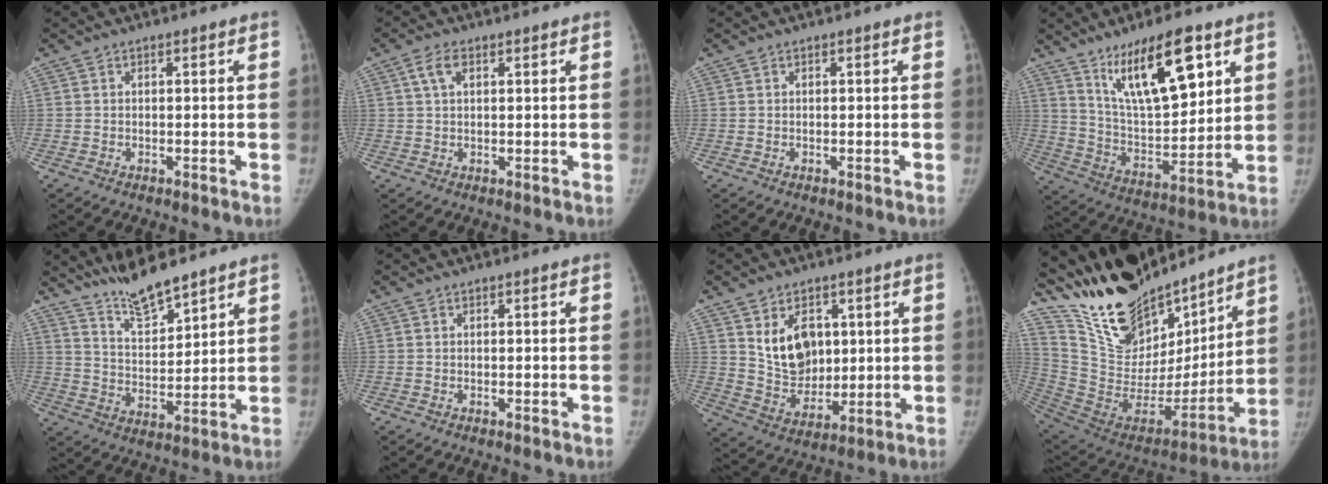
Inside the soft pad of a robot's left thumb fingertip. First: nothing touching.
{"total": 3.3, "force": [1.5, 1.7, 2.5], "torque": [-0.050, 0.008, 0.030]}
{"total": 0.0}
{"total": 17.4, "force": [9.5, 6.0, 13.3], "torque": [-0.190, -0.050, 0.175]}
{"total": 9.6, "force": [8.3, 1.7, 4.6], "torque": [-0.066, -0.059, 0.157]}
{"total": 0.0}
{"total": 10.9, "force": [3.6, 7.8, 6.7], "torque": [-0.077, -0.029, 0.080]}
{"total": 27.1, "force": [22.2, 10.5, 11.7], "torque": [-0.175, -0.101, 0.384]}